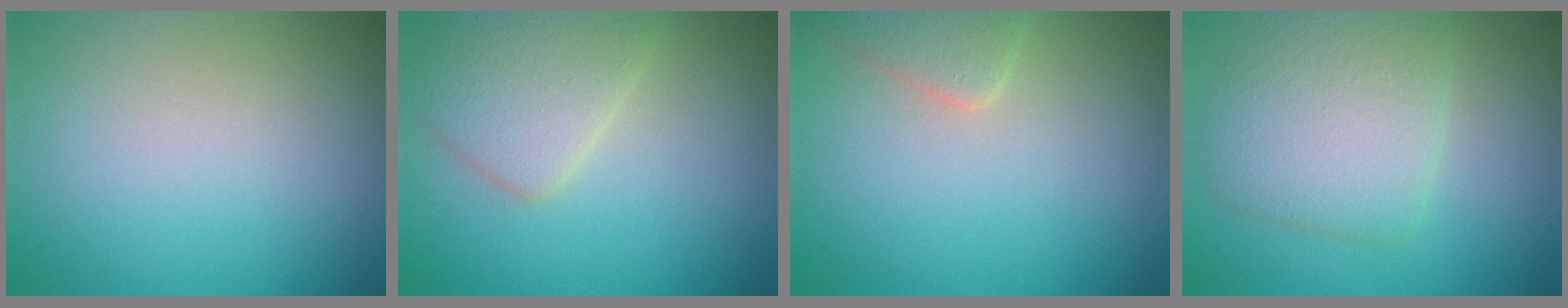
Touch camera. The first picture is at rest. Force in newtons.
{"total": 4.2, "press": 4.2, "slide": 0.4}
{"total": 2.3, "press": 2.3, "slide": 0.1}
{"total": 5.0, "press": 5.0, "slide": 0.2}